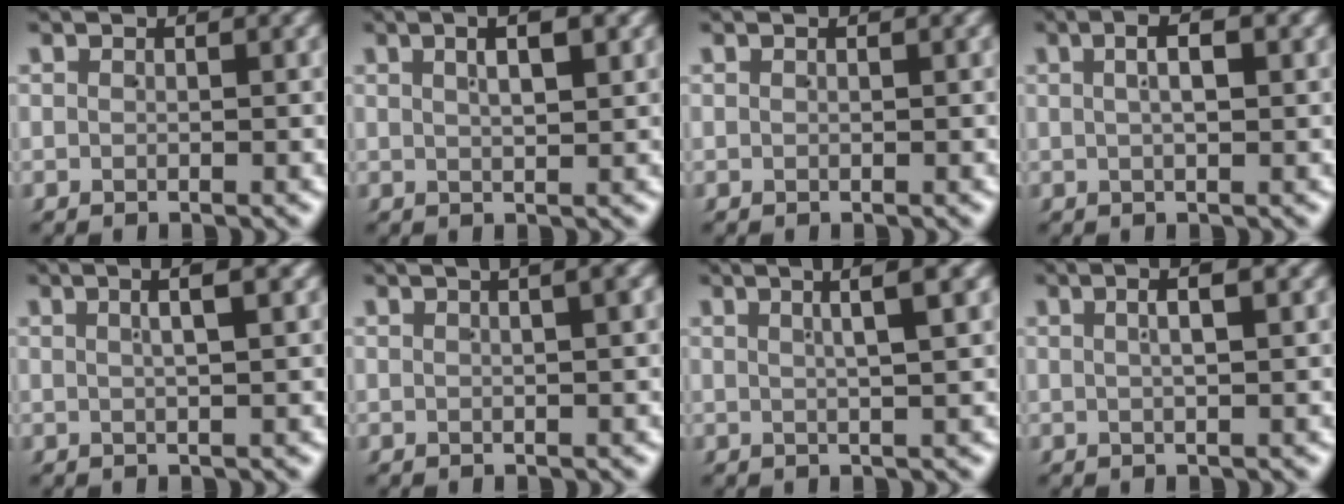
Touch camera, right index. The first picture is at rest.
{"total": 3.0, "force": [1.5, 0.2, 2.5], "torque": [-0.026, 0.013, 0.025]}
{"total": 0.0}
{"total": 3.1, "force": [1.0, 0.8, 2.9], "torque": [-0.035, 0.013, 0.012]}
{"total": 2.6, "force": [1.2, -0.2, 2.3], "torque": [-0.025, 0.013, 0.020]}
{"total": 3.2, "force": [1.5, 0.4, 2.9], "torque": [-0.028, 0.021, 0.018]}
{"total": 3.8, "force": [2.1, -0.5, 3.2], "torque": [-0.037, 0.018, 0.032]}
{"total": 2.6, "force": [1.0, 0.1, 2.4], "torque": [-0.030, 0.013, 0.016]}